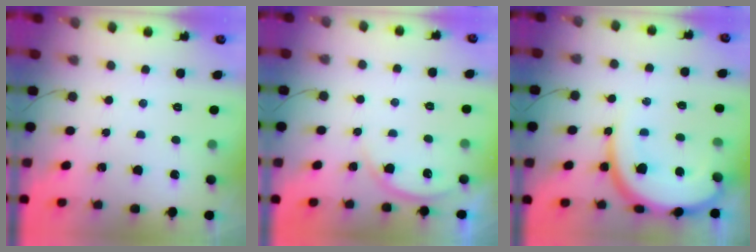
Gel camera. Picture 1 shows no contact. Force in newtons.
{"total": 3.6, "press": 3.4, "slide": 1.2}
{"total": 13.4, "press": 13.3, "slide": 1.4}